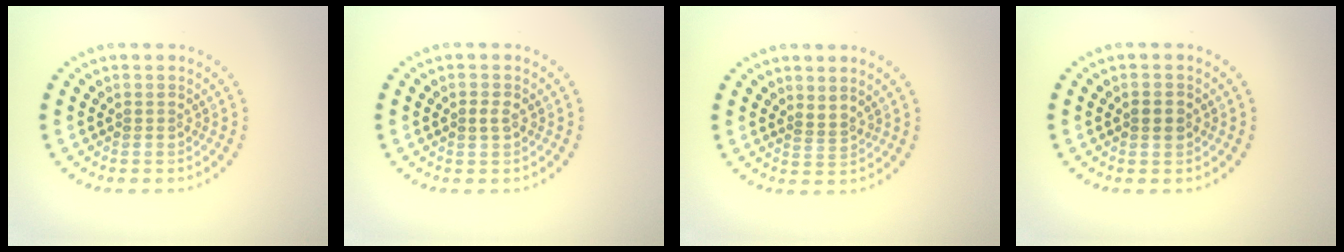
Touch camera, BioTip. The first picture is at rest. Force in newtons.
{"total": 1.0, "press": 1.0, "slide": 0.2}
{"total": 1.0, "press": 0.5, "slide": 0.8}
{"total": 1.8, "press": 1.8, "slide": 0.1}